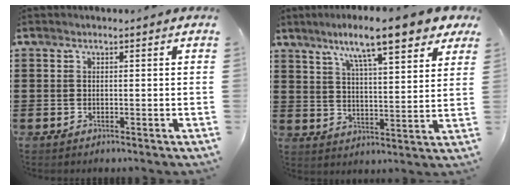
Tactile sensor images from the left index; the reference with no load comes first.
{"total": 10.5, "force": [7.9, 1.0, 6.8], "torque": [-0.130, -0.025, 0.129]}